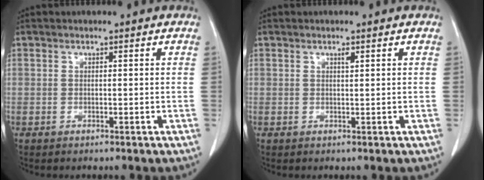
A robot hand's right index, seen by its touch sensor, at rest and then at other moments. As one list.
[{"total": 0.7, "force": [0.4, 0.1, 0.5], "torque": [-0.011, -0.001, 0.007]}]